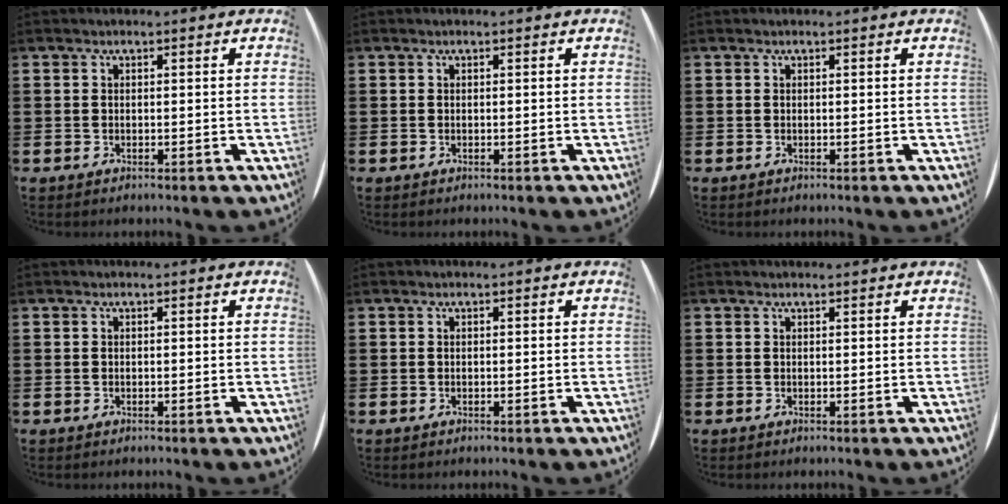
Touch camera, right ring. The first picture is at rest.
{"total": 0.0}
{"total": 0.0}
{"total": 0.0}
{"total": 0.0}
{"total": 0.0}